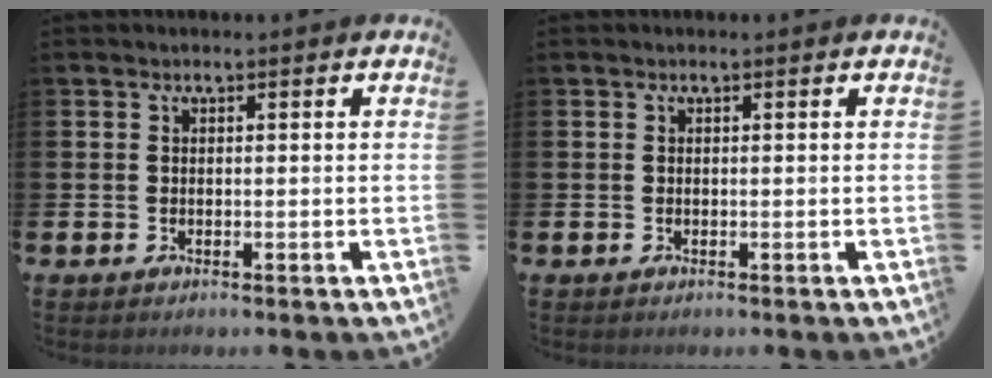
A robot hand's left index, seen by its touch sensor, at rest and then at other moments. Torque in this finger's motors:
{"motor_torque": [0.09, 0.02, 0.03, 0.01]}